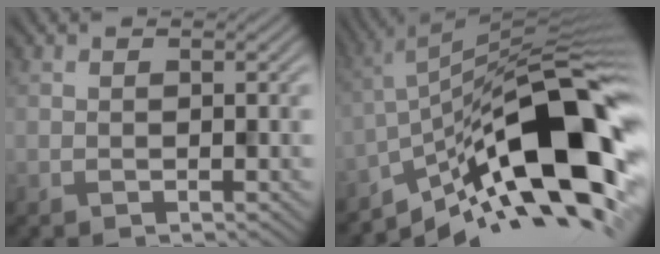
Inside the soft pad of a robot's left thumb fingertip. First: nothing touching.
{"total": 16.6, "force": [-7.6, 5.2, 13.8], "torque": [-0.220, 0.011, -0.150]}